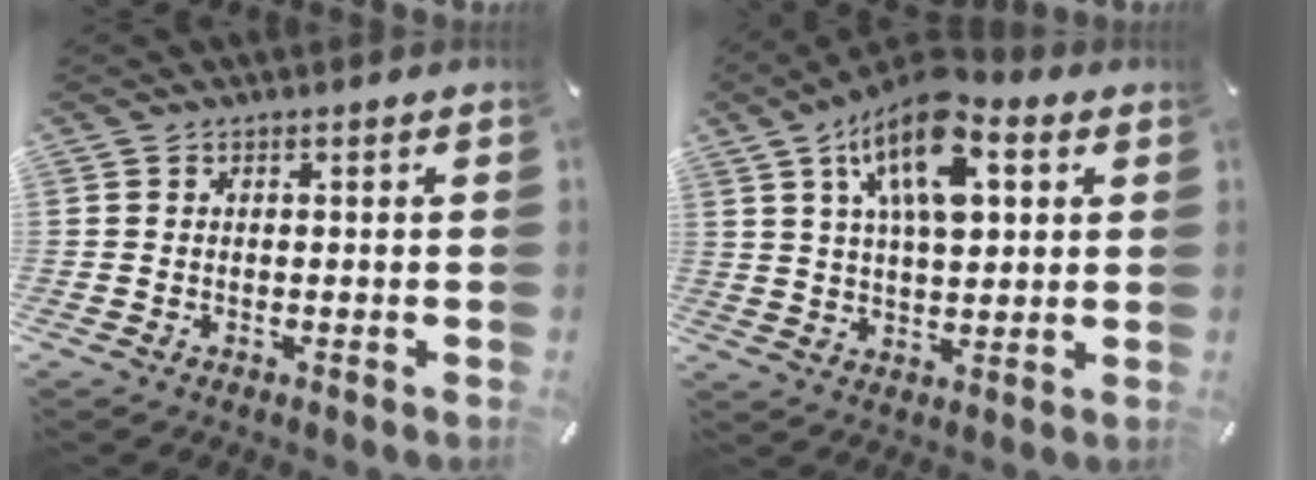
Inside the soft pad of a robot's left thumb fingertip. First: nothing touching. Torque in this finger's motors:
{"motor_torque": [2.51, 2.49, 1.48, -1.29, 0.23]}